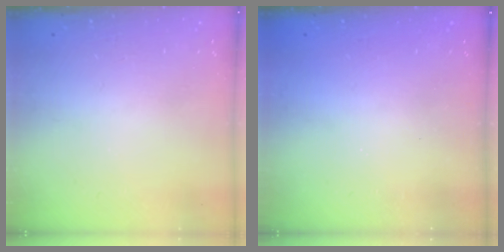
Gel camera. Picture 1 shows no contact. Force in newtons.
{"total": 2.4, "press": 2.2, "slide": 0.8}